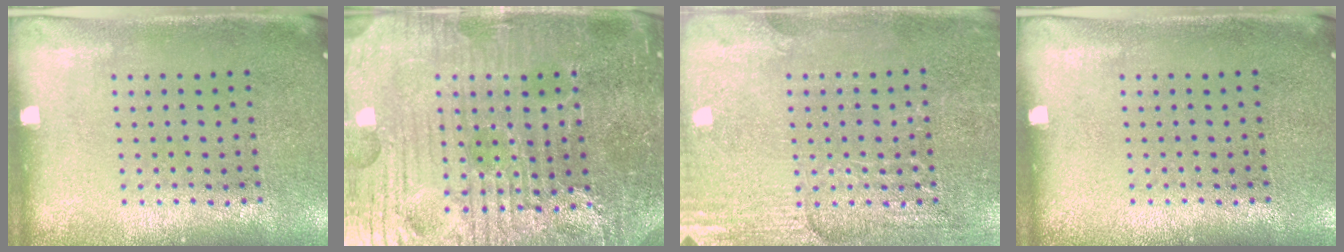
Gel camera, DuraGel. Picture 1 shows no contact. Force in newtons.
{"total": 6.0, "press": 5.6, "slide": 2.2}
{"total": 2.9, "press": 2.9, "slide": 0.3}
{"total": 0.0}